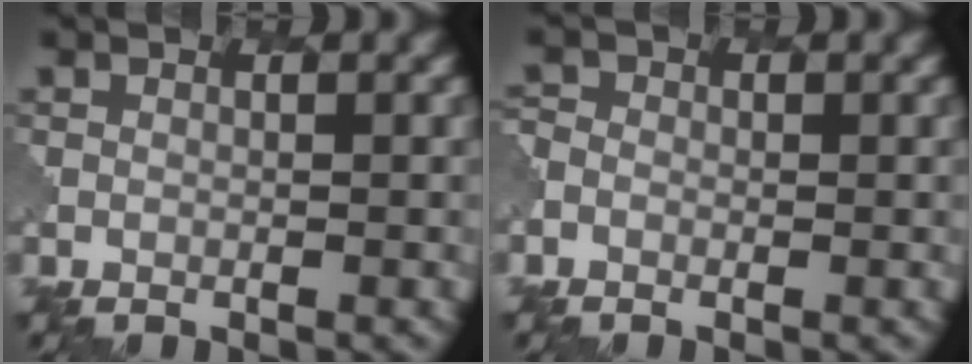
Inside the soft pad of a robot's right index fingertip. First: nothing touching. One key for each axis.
{"total": 1.2, "fx": -0.5, "fy": 1.0, "fz": 0.3, "tx": -0.009, "ty": -0.003, "tz": -0.016}